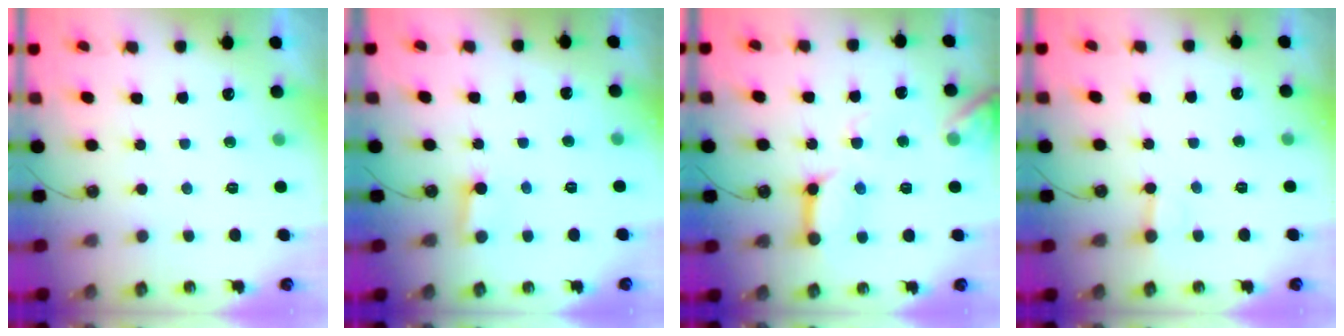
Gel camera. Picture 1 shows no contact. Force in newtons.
{"total": 3.7, "press": 3.7, "slide": 0.3}
{"total": 14.6, "press": 14.5, "slide": 1.6}
{"total": 1.7, "press": 1.7, "slide": 0.0}